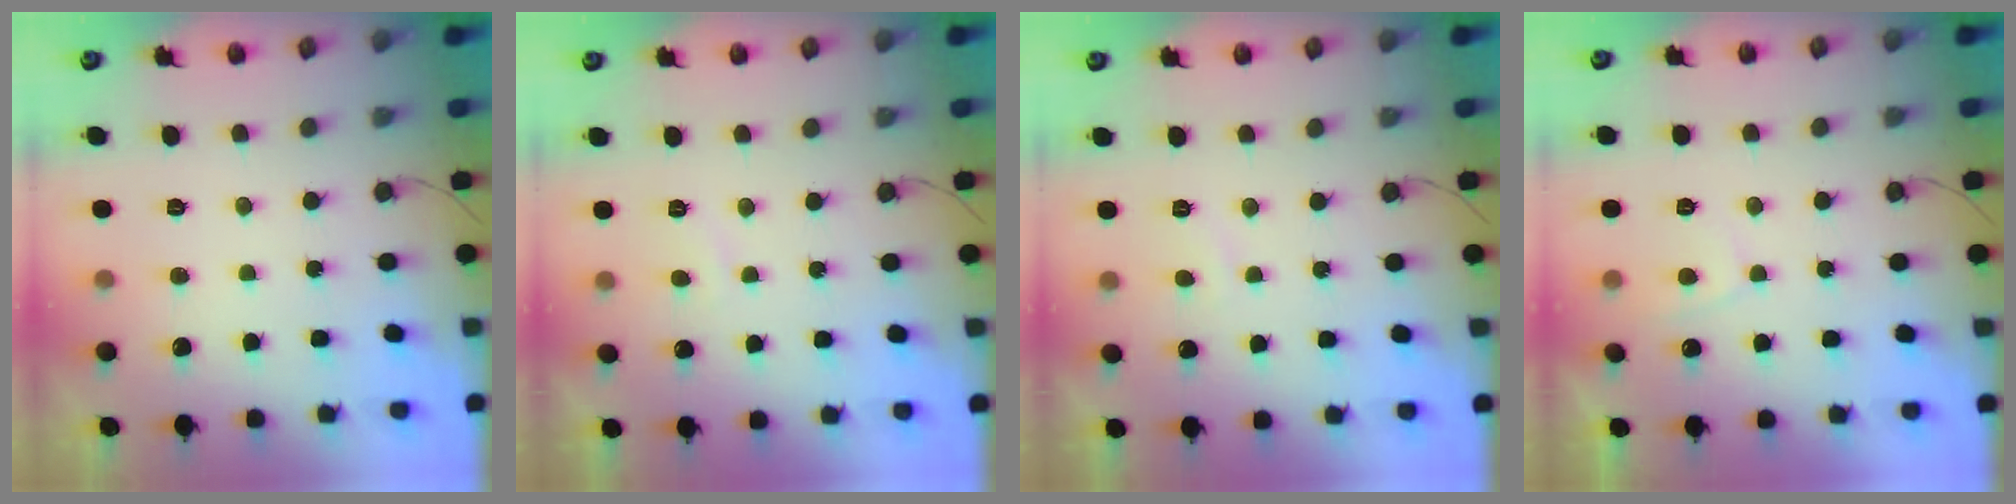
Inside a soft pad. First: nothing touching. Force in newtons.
{"total": 1.3, "press": 1.2, "slide": 0.5}
{"total": 1.3, "press": 1.2, "slide": 0.5}
{"total": 2.0, "press": 1.9, "slide": 0.6}